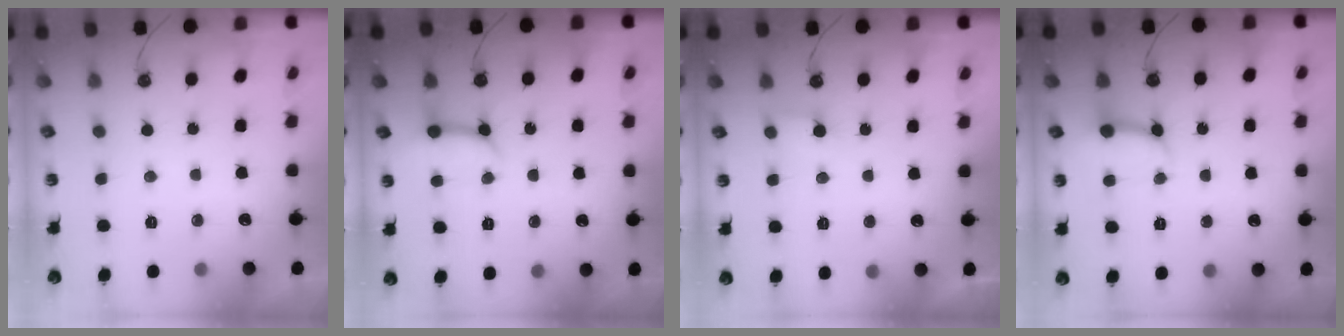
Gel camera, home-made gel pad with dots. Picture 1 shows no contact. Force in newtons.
{"total": 9.8, "press": 9.8, "slide": 1.0}
{"total": 5.1, "press": 5.0, "slide": 0.4}
{"total": 8.3, "press": 8.2, "slide": 1.2}